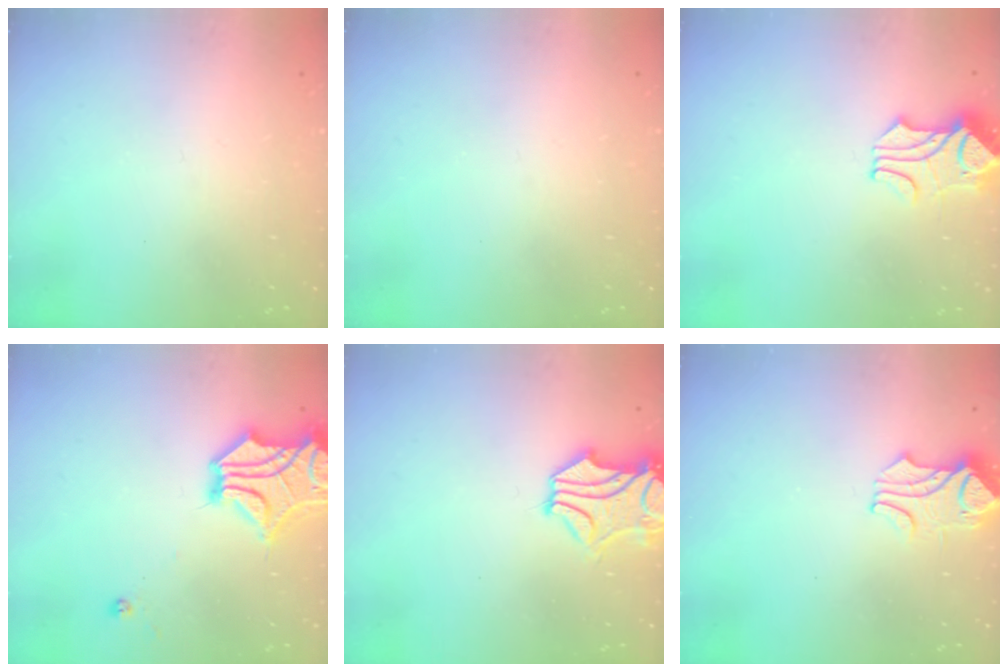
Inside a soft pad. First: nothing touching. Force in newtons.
{"total": 0.0}
{"total": 1.7, "press": 1.4, "slide": 1.0}
{"total": 9.7, "press": 9.5, "slide": 2.4}
{"total": 2.2, "press": 1.8, "slide": 1.3}
{"total": 1.5, "press": 1.5, "slide": 0.5}